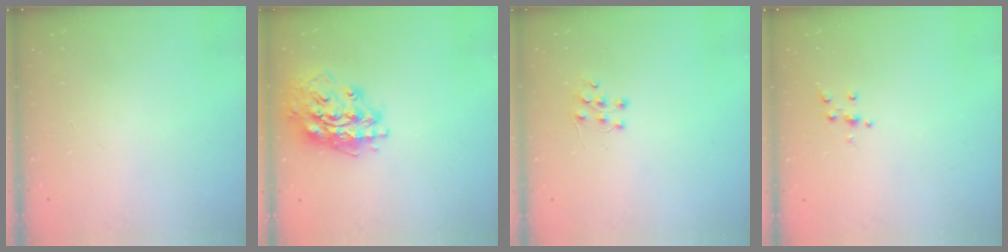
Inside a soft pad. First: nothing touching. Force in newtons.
{"total": 17.5, "press": 17.5, "slide": 0.9}
{"total": 4.7, "press": 4.7, "slide": 0.3}
{"total": 4.5, "press": 4.5, "slide": 0.5}